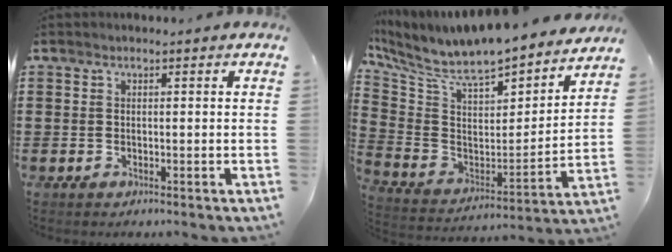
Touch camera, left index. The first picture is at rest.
{"total": 7.2, "force": [6.7, 1.5, 2.2], "torque": [-0.083, -0.072, 0.109]}